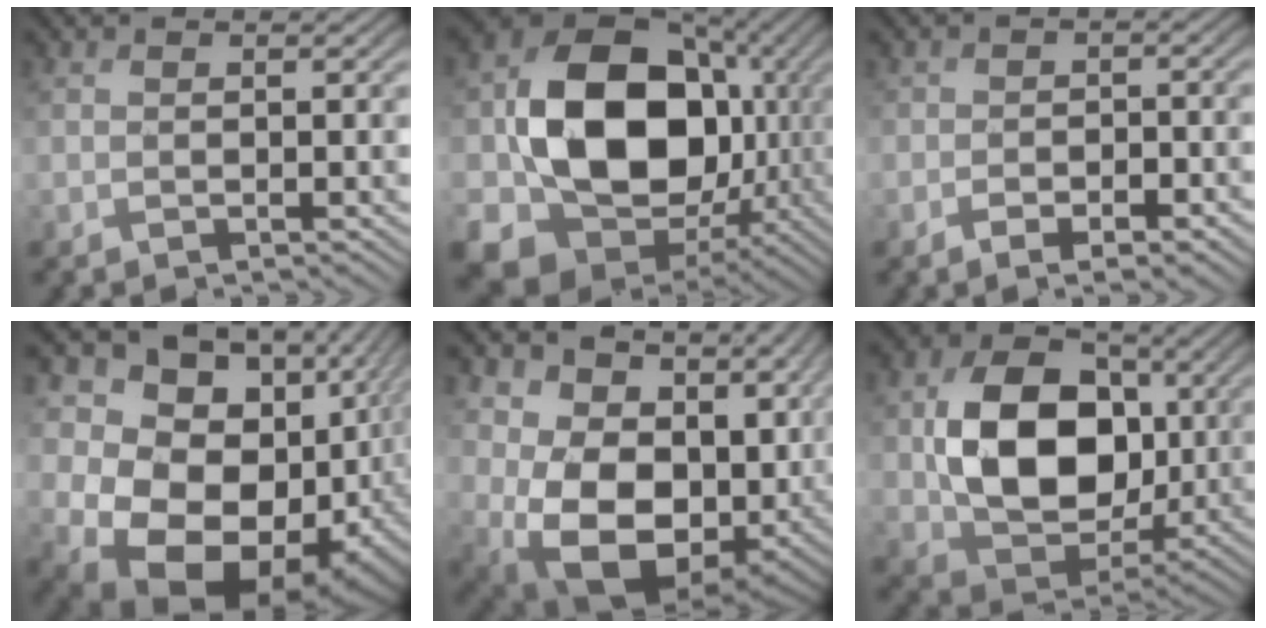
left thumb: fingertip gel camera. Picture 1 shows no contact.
{"total": 16.8, "force": [-1.8, 13.5, 9.8], "torque": [-0.171, -0.042, -0.026]}
{"total": 4.1, "force": [-2.9, 2.0, 2.1], "torque": [-0.026, -0.004, -0.044]}
{"total": 19.5, "force": [-1.6, 15.5, 11.8], "torque": [-0.201, -0.044, 0.008]}
{"total": 17.9, "force": [-0.4, 12.0, 13.4], "torque": [-0.238, -0.051, 0.062]}
{"total": 12.2, "force": [0.5, 9.3, 7.8], "torque": [-0.153, -0.006, 0.017]}